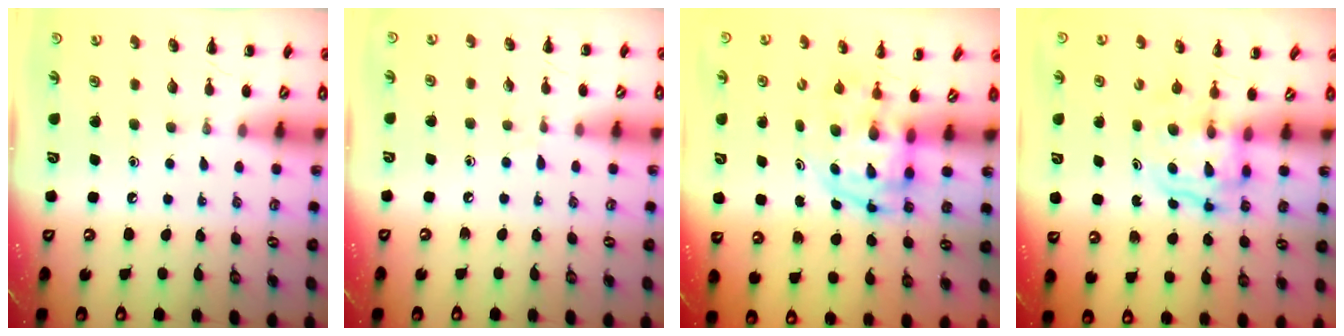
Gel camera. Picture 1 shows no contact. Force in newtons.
{"total": 3.8, "press": 3.4, "slide": 1.6}
{"total": 3.7, "press": 3.6, "slide": 0.7}
{"total": 3.6, "press": 3.6, "slide": 0.3}